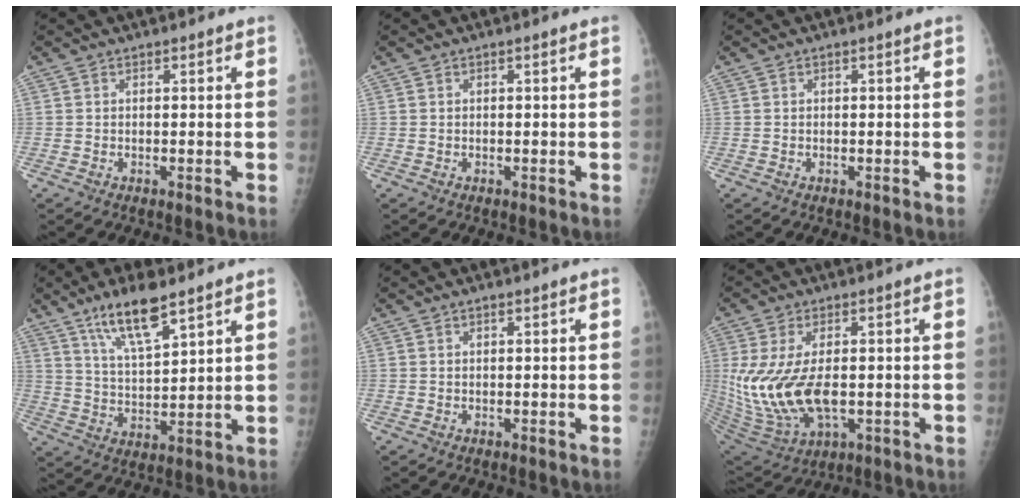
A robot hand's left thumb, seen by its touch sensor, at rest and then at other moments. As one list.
[{"total": 0.0}, {"total": 0.0}, {"total": 11.1, "force": [7.5, 3.1, 7.5], "torque": [-0.120, -0.039, 0.143]}, {"total": 0.7, "force": [0.5, 0.4, 0.2], "torque": [0.003, -0.001, 0.008]}, {"total": 15.9, "force": [-0.6, 8.5, 13.5], "torque": [-0.294, -0.021, 0.008]}]